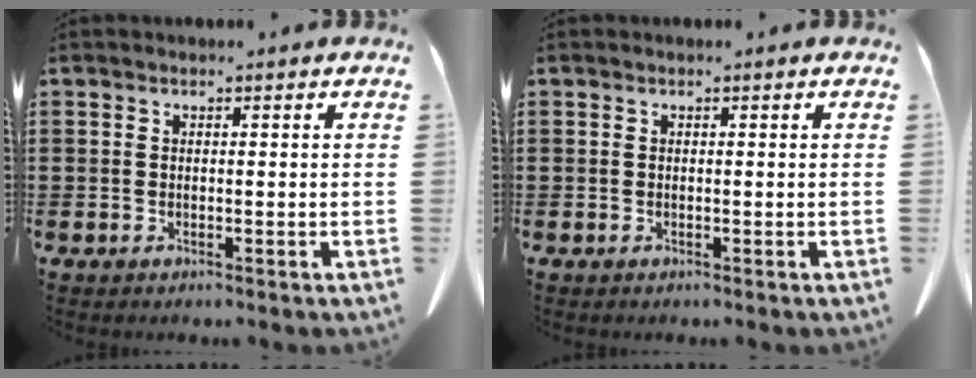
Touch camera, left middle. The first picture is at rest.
{"total": 0.0}